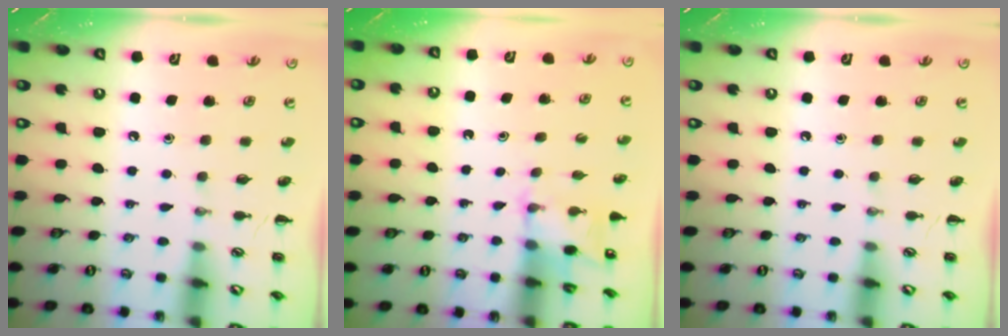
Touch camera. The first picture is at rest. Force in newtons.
{"total": 2.8, "press": 2.7, "slide": 0.9}
{"total": 0.0}